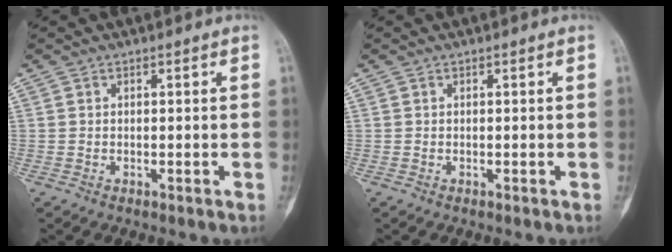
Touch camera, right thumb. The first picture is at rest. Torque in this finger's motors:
{"motor_torque": [0.00, 0.00, 0.08, -0.08, 0.00]}